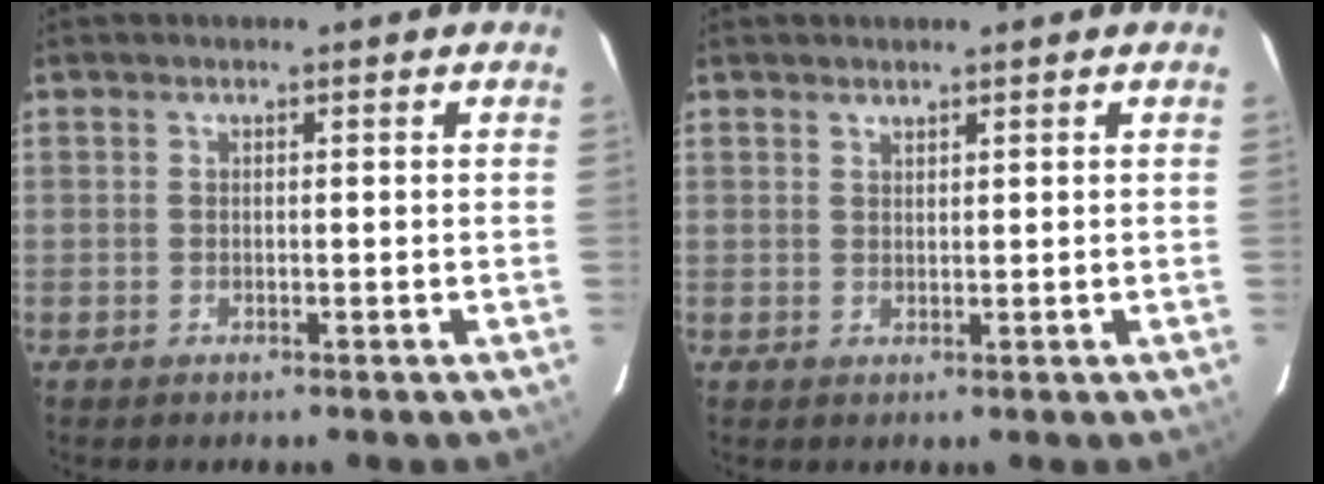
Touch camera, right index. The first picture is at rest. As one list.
[{"total": 0.9, "force": [0.9, 0.3, 0.2], "torque": [-0.004, 0.002, 0.017]}]